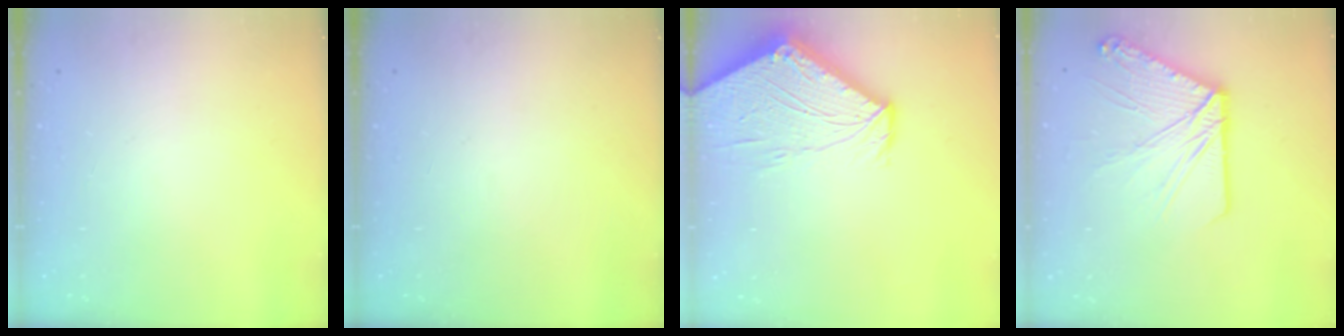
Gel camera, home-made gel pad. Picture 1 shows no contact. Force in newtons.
{"total": 0.0}
{"total": 10.9, "press": 10.8, "slide": 1.2}
{"total": 14.4, "press": 14.3, "slide": 2.1}